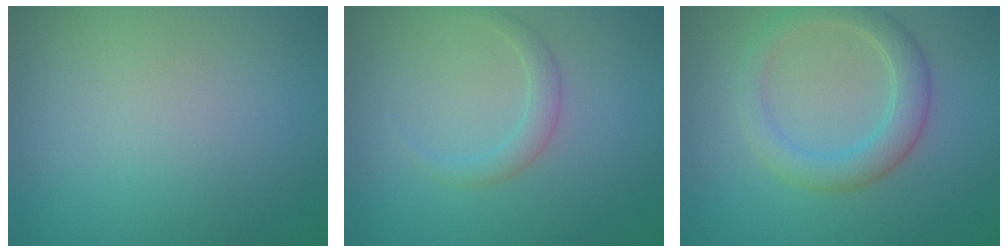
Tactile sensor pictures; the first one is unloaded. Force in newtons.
{"total": 1.5, "press": 1.5, "slide": 0.0}
{"total": 3.5, "press": 3.5, "slide": 0.1}